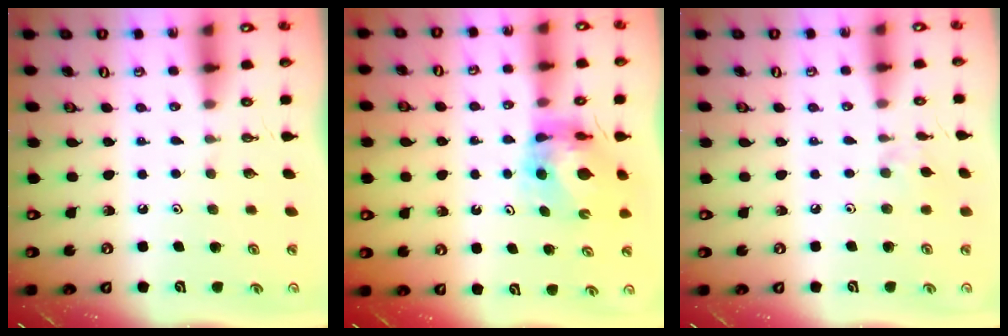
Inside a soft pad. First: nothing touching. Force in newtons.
{"total": 8.4, "press": 8.4, "slide": 0.9}
{"total": 2.8, "press": 2.7, "slide": 0.5}